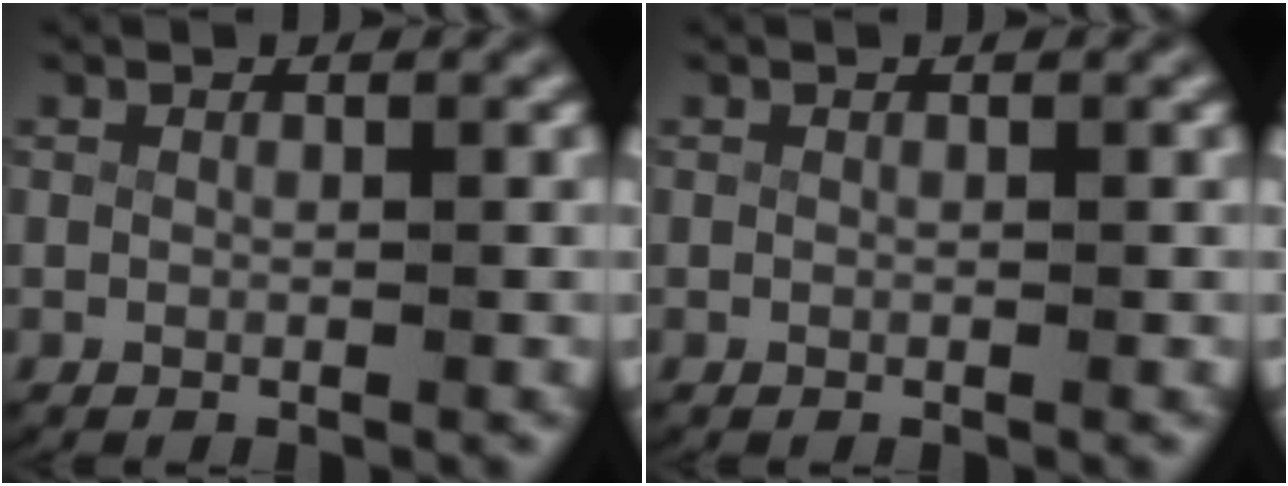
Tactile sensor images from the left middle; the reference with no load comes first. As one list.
[{"total": 0.0}]